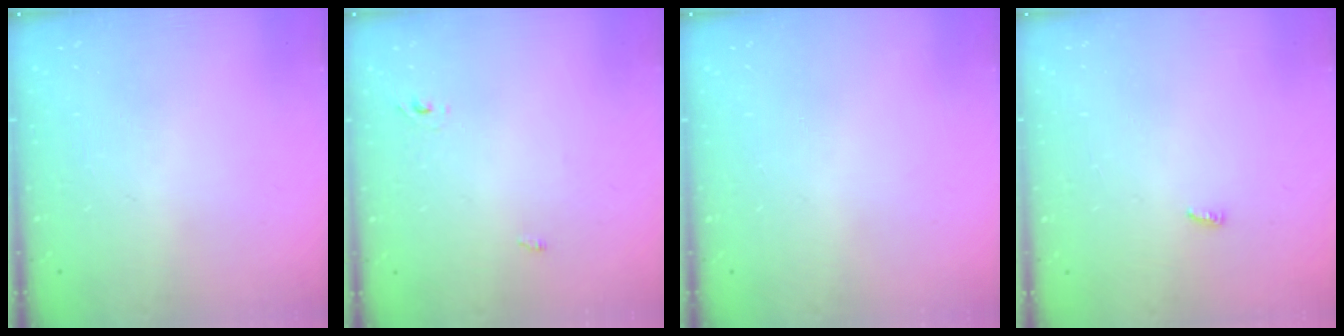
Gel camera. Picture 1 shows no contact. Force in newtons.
{"total": 2.3, "press": 2.1, "slide": 1.0}
{"total": 0.0}
{"total": 3.6, "press": 3.6, "slide": 0.4}